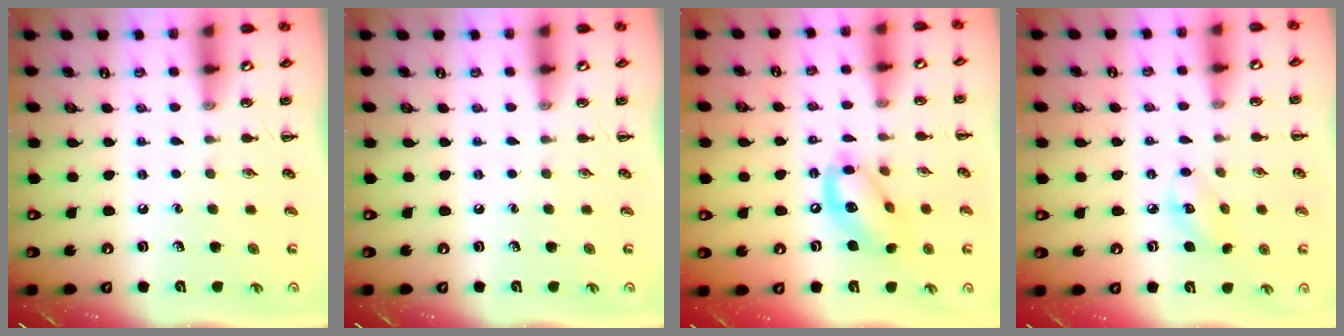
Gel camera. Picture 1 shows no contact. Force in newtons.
{"total": 0.0}
{"total": 13.5, "press": 13.1, "slide": 3.1}
{"total": 4.9, "press": 4.9, "slide": 0.5}